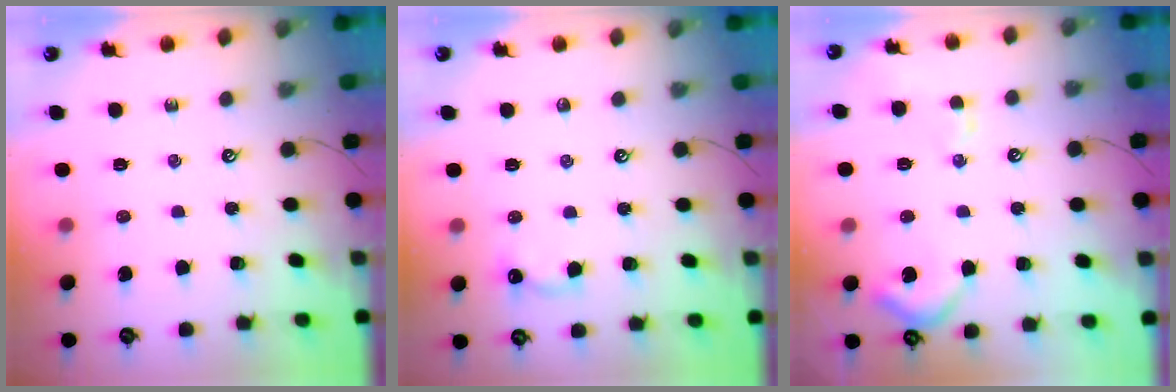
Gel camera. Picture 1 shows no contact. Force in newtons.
{"total": 4.7, "press": 4.6, "slide": 0.8}
{"total": 6.1, "press": 6.0, "slide": 1.2}